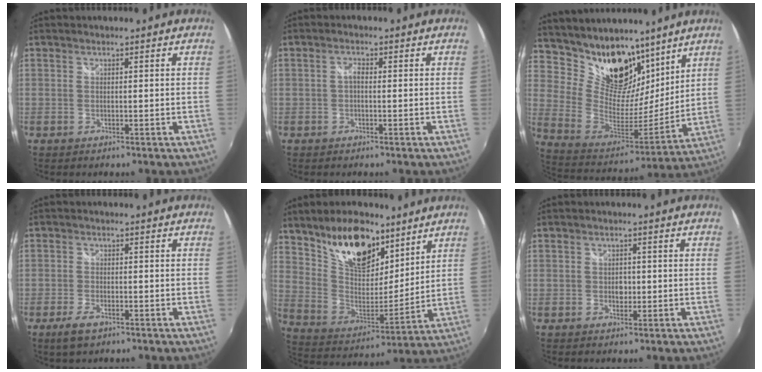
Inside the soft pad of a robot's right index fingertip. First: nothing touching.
{"total": 1.3, "force": [-0.2, 0.7, 1.1], "torque": [-0.022, 0.005, -0.007]}
{"total": 19.0, "force": [13.6, 10.7, 7.9], "torque": [-0.177, 0.004, 0.250]}
{"total": 4.1, "force": [-2.6, 1.7, 2.5], "torque": [-0.064, -0.009, -0.049]}
{"total": 18.2, "force": [12.0, 8.9, 10.4], "torque": [-0.197, 0.012, 0.227]}
{"total": 1.8, "force": [-0.3, 1.5, 1.0], "torque": [-0.017, 0.002, -0.006]}